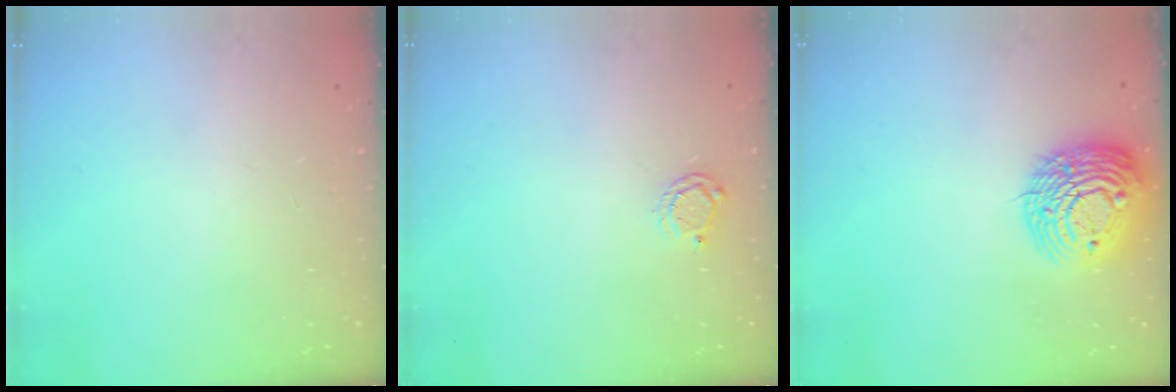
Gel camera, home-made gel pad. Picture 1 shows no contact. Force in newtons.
{"total": 4.3, "press": 4.2, "slide": 0.6}
{"total": 15.4, "press": 15.2, "slide": 2.5}